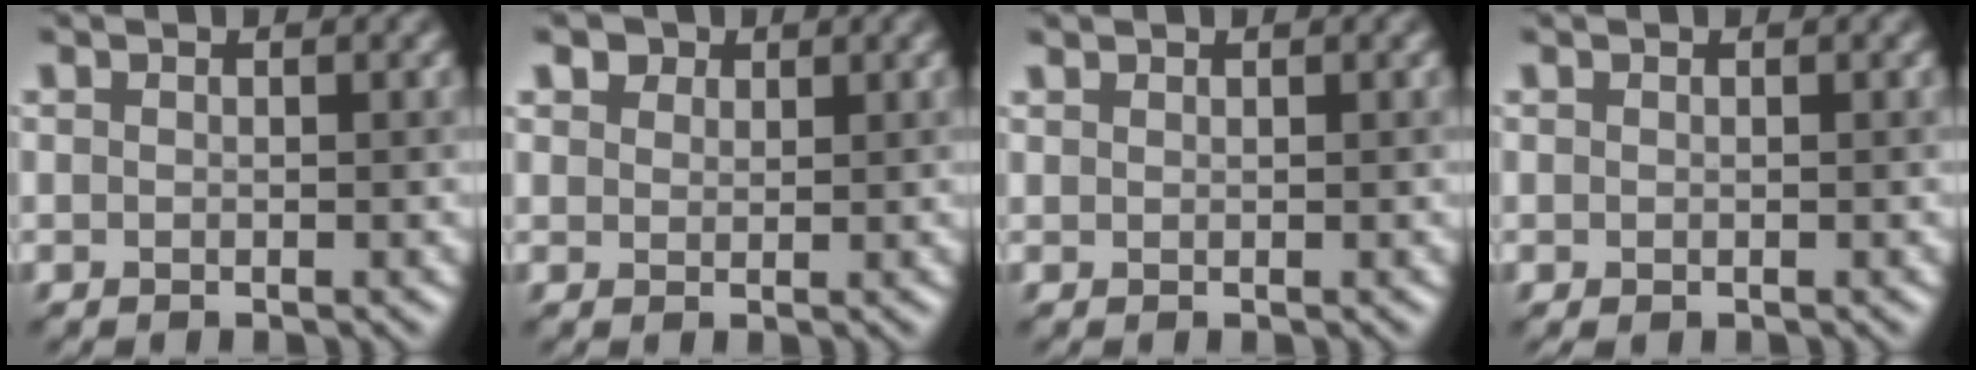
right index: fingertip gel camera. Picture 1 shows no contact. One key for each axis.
{"total": 2.7, "fx": 2.0, "fy": 1.5, "fz": 0.9, "tx": -0.022, "ty": -0.003, "tz": 0.030}
{"total": 0.5, "fx": 0.5, "fy": 0.1, "fz": 0.0, "tx": 0.003, "ty": 0.003, "tz": 0.011}
{"total": 0.6, "fx": -0.3, "fy": 0.3, "fz": 0.4, "tx": -0.011, "ty": -0.001, "tz": -0.005}